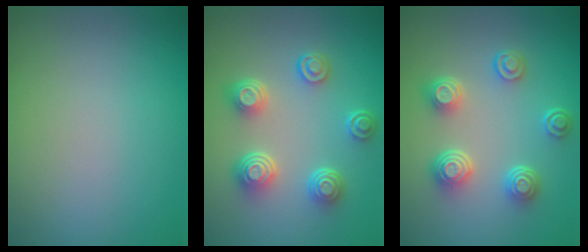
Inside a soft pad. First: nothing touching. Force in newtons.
{"total": 4.6, "press": 3.6, "slide": 2.9}
{"total": 4.4, "press": 3.2, "slide": 2.9}